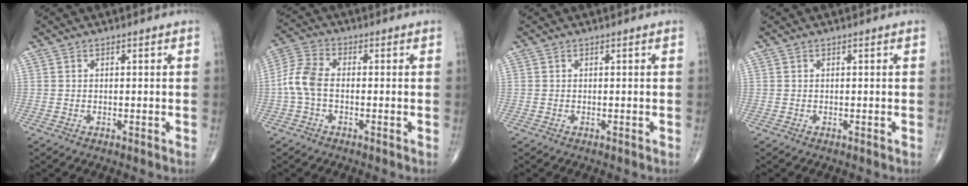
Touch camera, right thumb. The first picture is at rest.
{"total": 6.4, "force": [-1.1, 3.6, 5.2], "torque": [-0.119, 0.018, -0.031]}
{"total": 0.0}
{"total": 0.0}